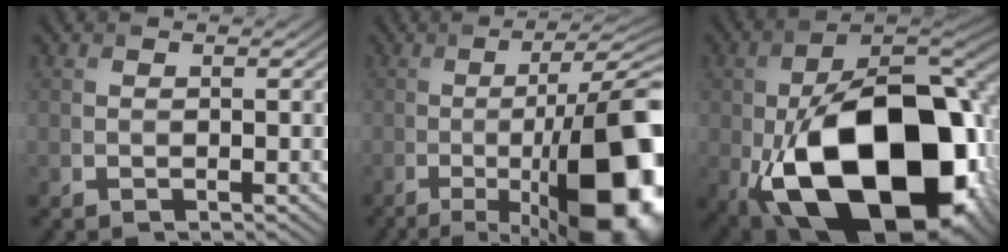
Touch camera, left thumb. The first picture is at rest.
{"total": 19.3, "force": [-5.8, 6.4, 17.2], "torque": [-0.212, -0.013, -0.083]}
{"total": 22.1, "force": [-6.1, 13.0, 16.9], "torque": [-0.317, -0.049, -0.075]}